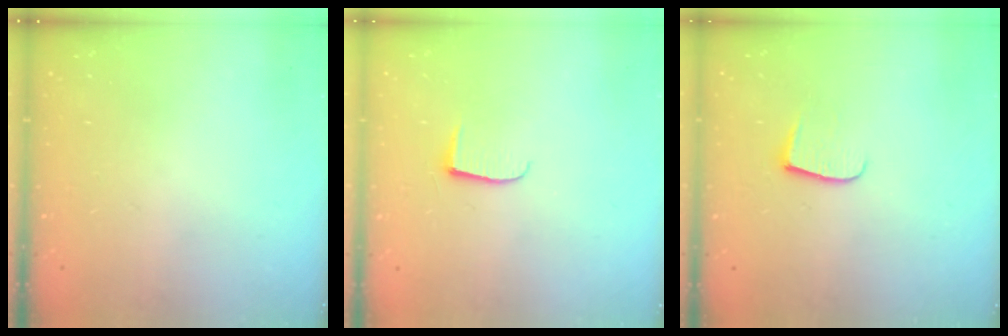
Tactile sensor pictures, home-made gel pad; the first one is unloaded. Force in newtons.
{"total": 5.1, "press": 5.0, "slide": 0.6}
{"total": 7.7, "press": 7.7, "slide": 0.6}